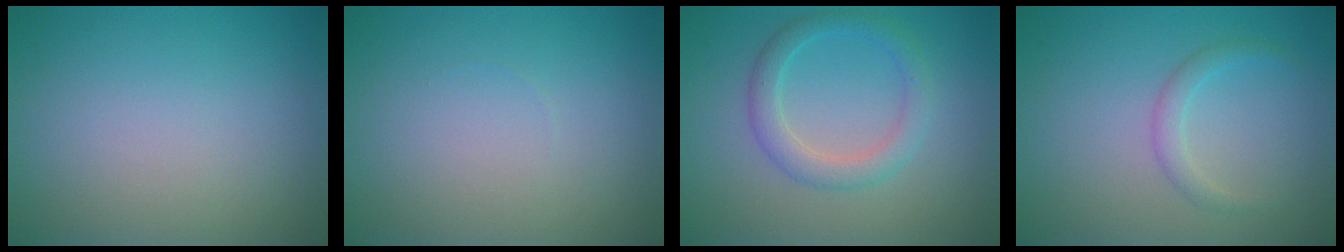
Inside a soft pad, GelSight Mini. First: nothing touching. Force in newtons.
{"total": 0.0}
{"total": 2.8, "press": 2.8, "slide": 0.0}
{"total": 1.4, "press": 1.4, "slide": 0.0}